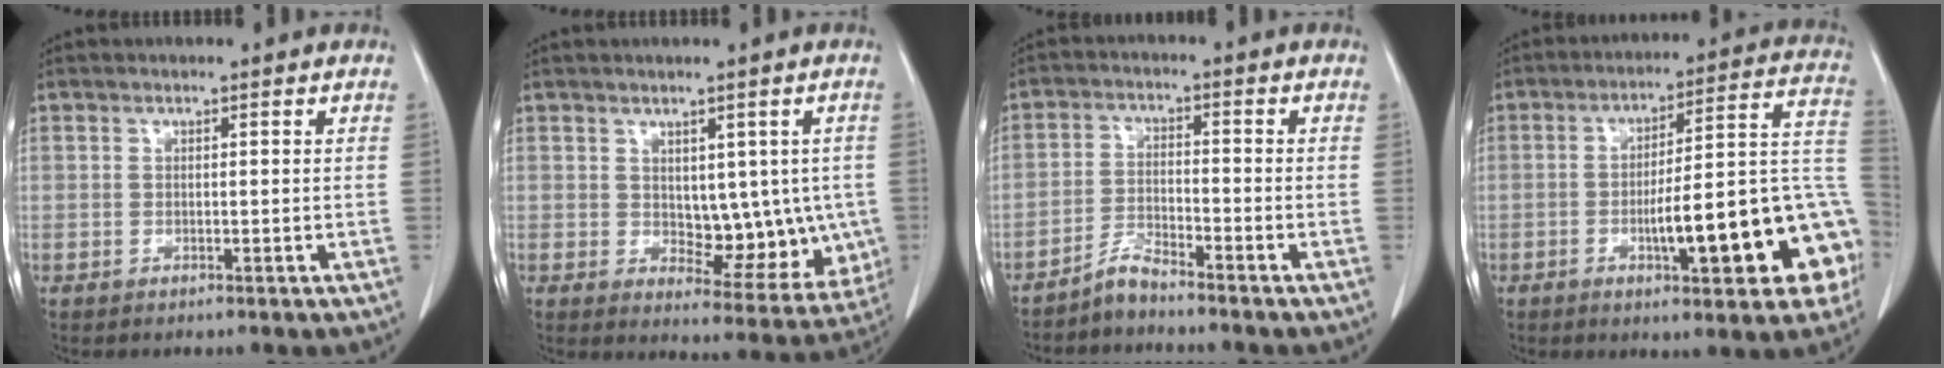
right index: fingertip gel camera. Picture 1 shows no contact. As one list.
[{"total": 9.5, "force": [0.1, 5.4, 7.8], "torque": [-0.080, 0.002, 0.023]}, {"total": 2.9, "force": [-2.8, -0.3, 0.8], "torque": [-0.019, -0.011, -0.059]}, {"total": 19.6, "force": [-6.2, 3.7, 18.2], "torque": [-0.172, 0.042, -0.071]}]